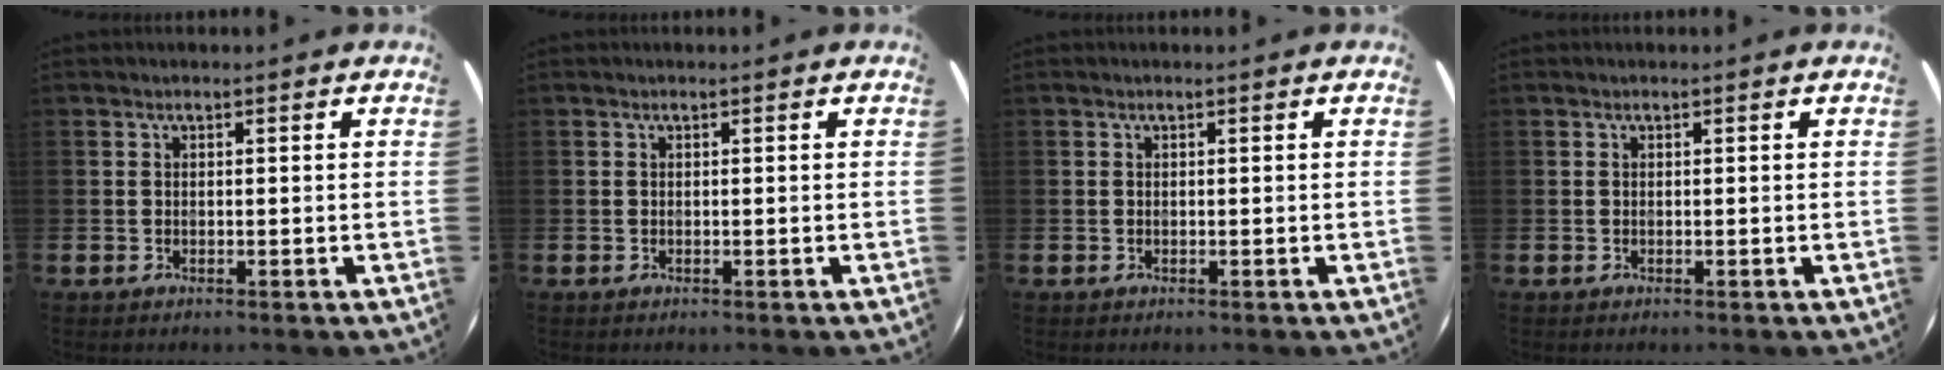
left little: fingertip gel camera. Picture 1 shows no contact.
{"total": 0.0}
{"total": 0.0}
{"total": 0.0}